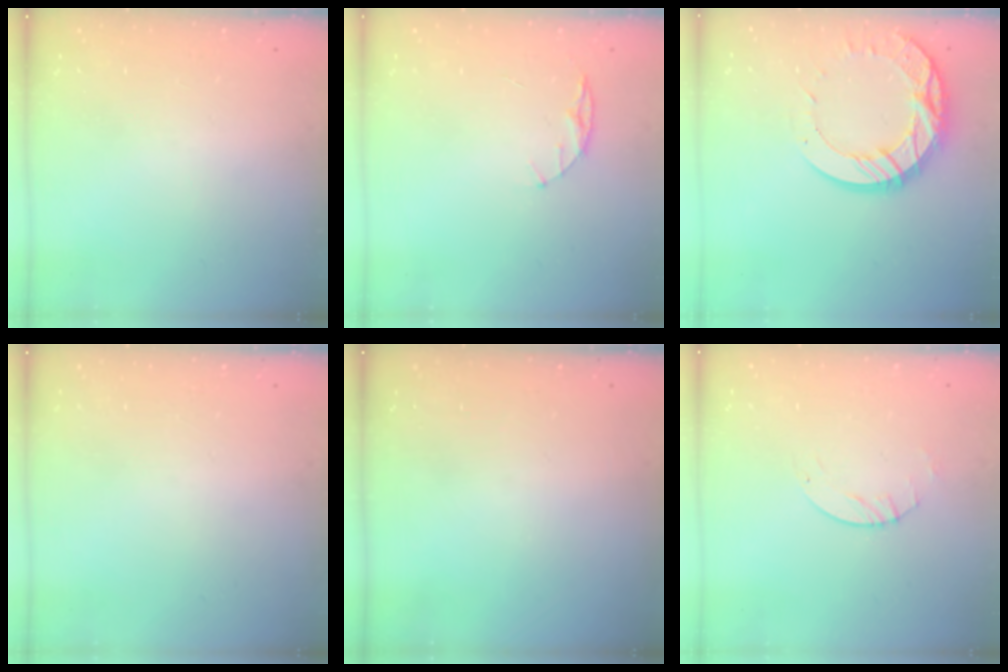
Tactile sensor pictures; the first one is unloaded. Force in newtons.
{"total": 5.1, "press": 5.1, "slide": 0.6}
{"total": 16.6, "press": 16.5, "slide": 1.3}
{"total": 0.0}
{"total": 0.0}
{"total": 2.6, "press": 2.6, "slide": 0.3}